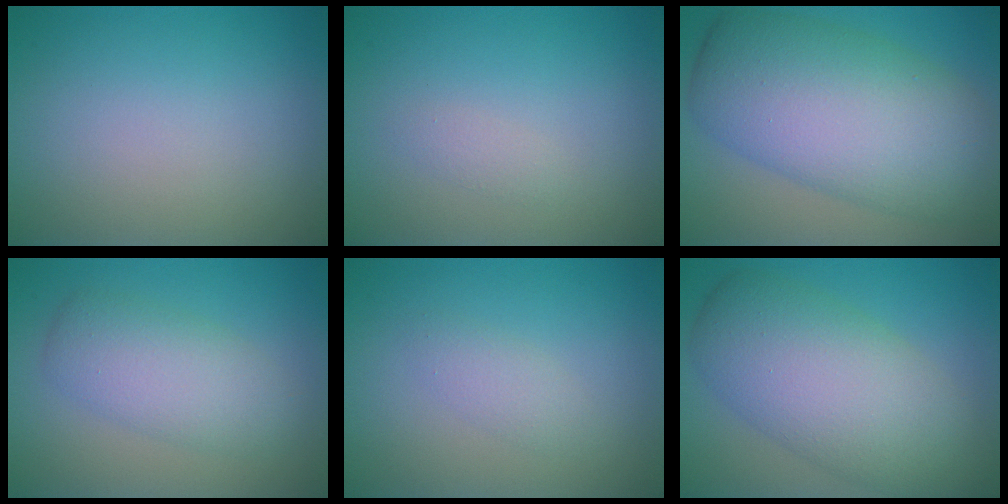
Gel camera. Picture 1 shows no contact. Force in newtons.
{"total": 0.8, "press": 0.8, "slide": 0.0}
{"total": 11.6, "press": 11.6, "slide": 0.3}
{"total": 4.3, "press": 4.3, "slide": 0.2}
{"total": 1.5, "press": 1.5, "slide": 0.1}
{"total": 9.3, "press": 9.3, "slide": 0.6}